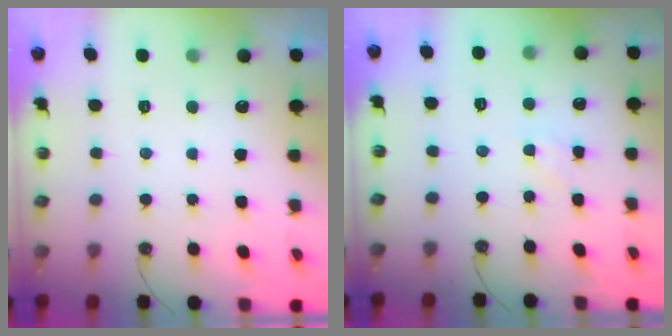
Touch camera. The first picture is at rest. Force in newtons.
{"total": 1.4, "press": 1.4, "slide": 0.3}